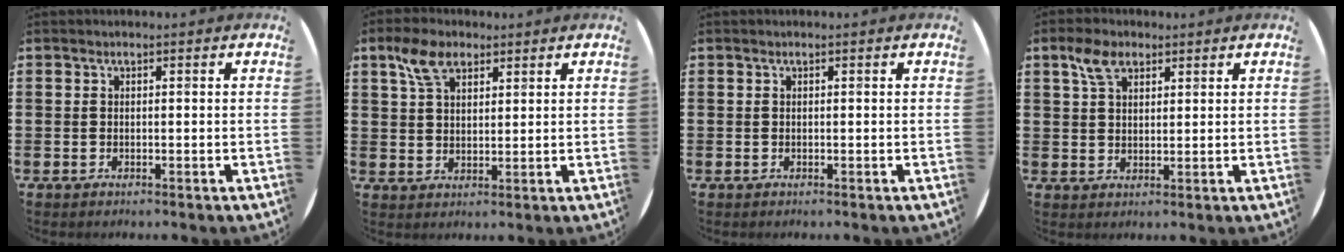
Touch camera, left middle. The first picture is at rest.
{"total": 5.4, "force": [3.4, 3.0, 3.0], "torque": [-0.061, 0.008, 0.061]}
{"total": 0.0}
{"total": 4.2, "force": [2.7, 2.3, 2.3], "torque": [-0.044, 0.004, 0.049]}